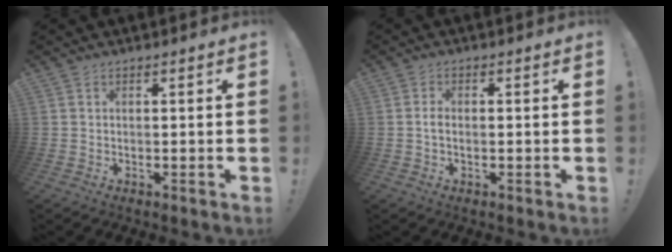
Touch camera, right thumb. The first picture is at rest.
{"total": 2.0, "force": [-0.4, 0.9, 1.7], "torque": [-0.031, 0.004, -0.006]}